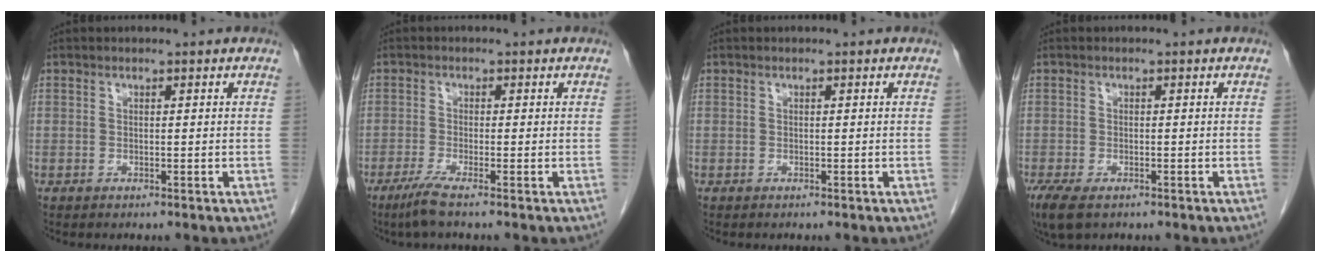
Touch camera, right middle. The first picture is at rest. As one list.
[{"total": 3.0, "force": [-2.0, -0.4, 2.2], "torque": [-0.053, -0.011, -0.045]}, {"total": 0.0}, {"total": 5.8, "force": [-3.9, 2.3, 3.6], "torque": [-0.076, -0.018, -0.063]}]